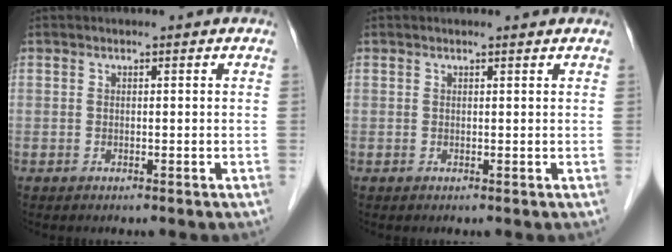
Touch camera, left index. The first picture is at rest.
{"total": 0.8, "force": [0.7, -0.1, 0.2], "torque": [-0.011, -0.001, 0.010]}